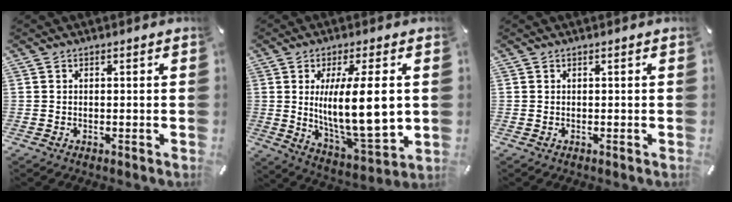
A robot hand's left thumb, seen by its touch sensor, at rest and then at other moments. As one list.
[{"total": 18.1, "force": [2.3, 5.3, 17.2], "torque": [-0.304, -0.026, 0.026]}, {"total": 0.0}]